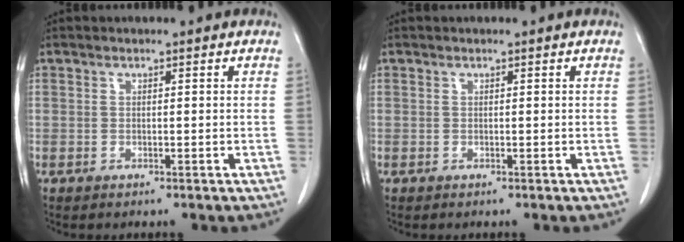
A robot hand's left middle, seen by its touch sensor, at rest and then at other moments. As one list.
[{"total": 0.0}]